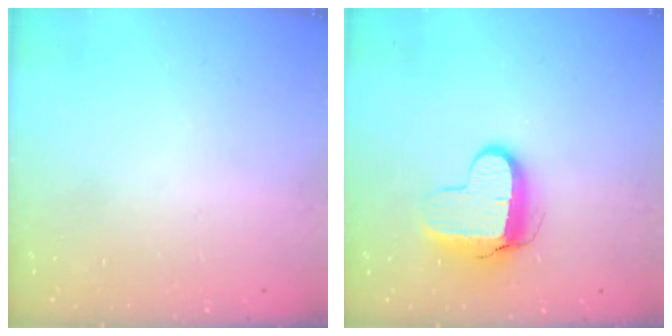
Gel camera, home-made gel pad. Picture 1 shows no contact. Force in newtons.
{"total": 9.9, "press": 9.8, "slide": 0.9}